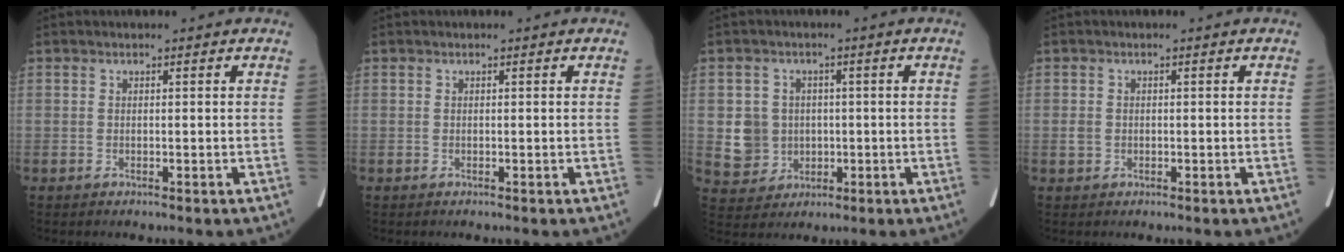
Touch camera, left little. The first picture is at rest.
{"total": 0.0}
{"total": 5.9, "force": [-0.1, 5.8, 1.0], "torque": [-0.026, 0.012, 0.011]}
{"total": 1.4, "force": [-0.2, 1.2, 0.6], "torque": [-0.021, 0.001, 0.001]}